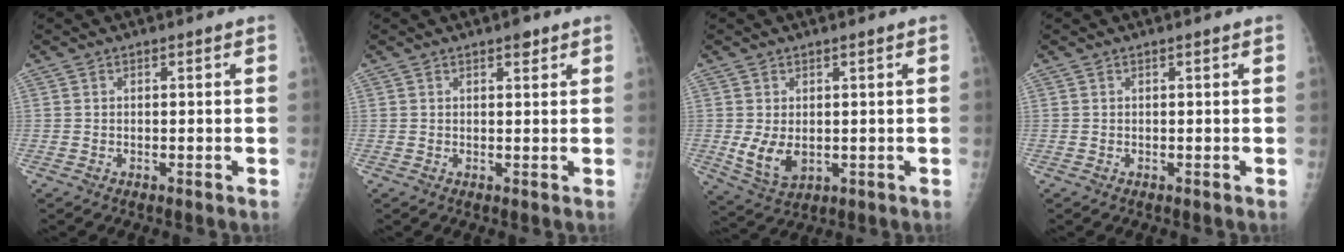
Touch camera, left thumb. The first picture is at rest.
{"total": 1.9, "force": [1.3, 0.7, 1.1], "torque": [-0.010, -0.006, 0.017]}
{"total": 6.2, "force": [0.2, 3.8, 4.9], "torque": [-0.080, -0.015, 0.018]}
{"total": 0.0}